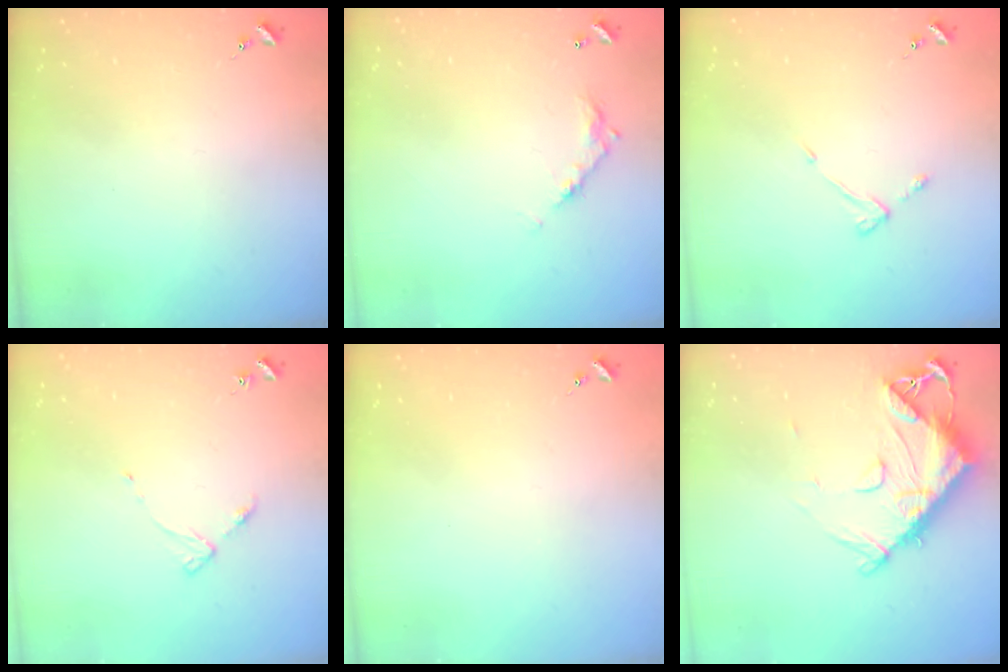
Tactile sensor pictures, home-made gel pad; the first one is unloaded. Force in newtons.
{"total": 8.4, "press": 8.4, "slide": 0.4}
{"total": 3.7, "press": 3.7, "slide": 0.5}
{"total": 3.3, "press": 3.3, "slide": 0.4}
{"total": 0.0}
{"total": 13.6, "press": 13.5, "slide": 1.4}